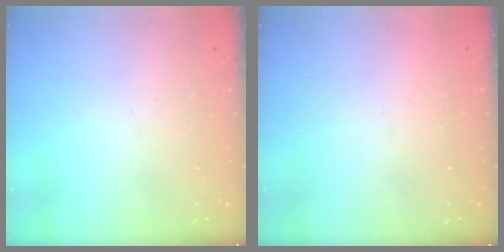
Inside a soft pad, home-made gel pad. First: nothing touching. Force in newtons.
{"total": 1.5, "press": 1.5, "slide": 0.1}